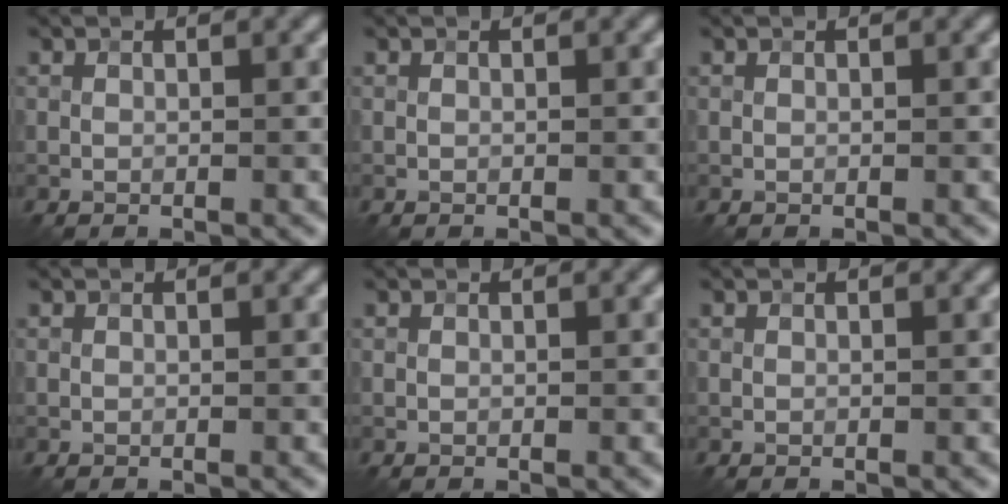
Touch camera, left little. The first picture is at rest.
{"total": 0.0}
{"total": 0.0}
{"total": 0.0}
{"total": 0.0}
{"total": 0.0}